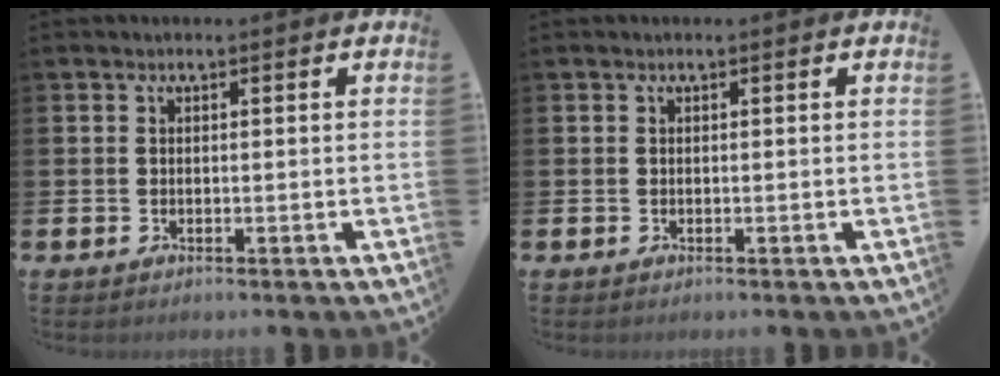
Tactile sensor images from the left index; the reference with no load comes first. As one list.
[{"total": 0.0}]